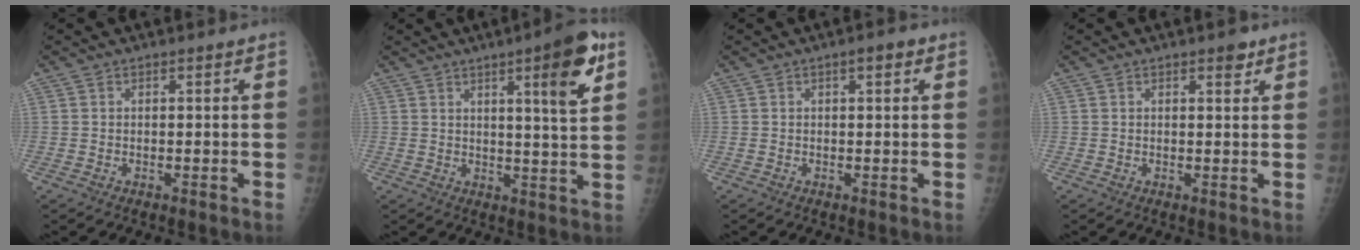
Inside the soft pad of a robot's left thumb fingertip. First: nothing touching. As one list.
[{"total": 9.9, "force": [4.9, 1.0, 8.6], "torque": [-0.108, -0.022, 0.064]}, {"total": 2.1, "force": [1.1, 0.6, 1.7], "torque": [-0.021, 0.005, 0.014]}, {"total": 1.9, "force": [1.2, 0.8, 1.2], "torque": [-0.007, -0.005, 0.015]}]